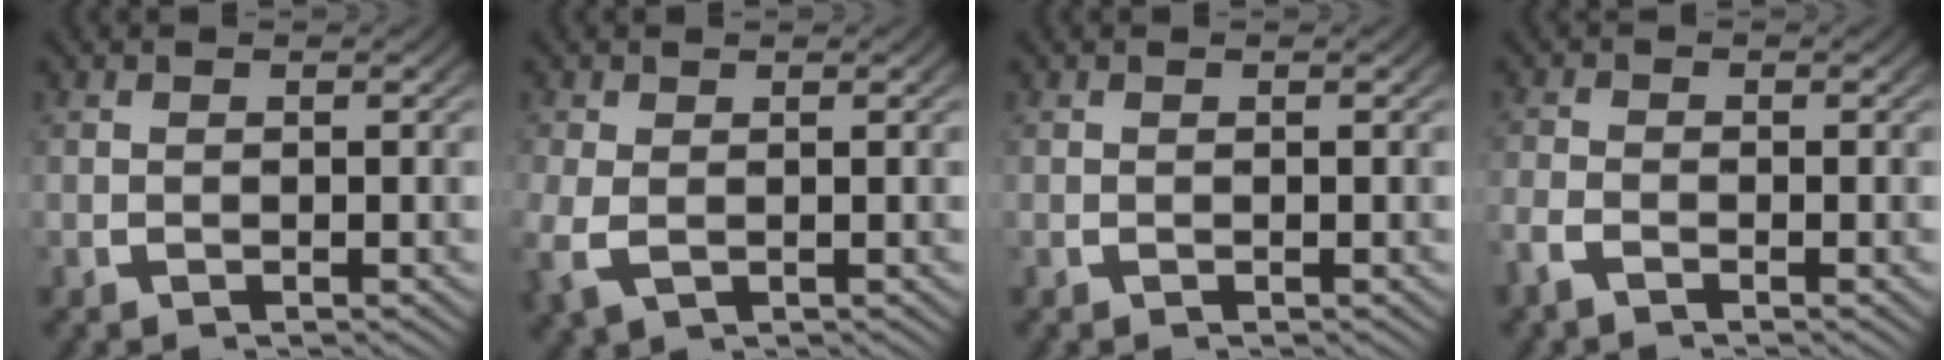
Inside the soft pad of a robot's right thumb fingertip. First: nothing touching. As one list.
[{"total": 2.5, "force": [-0.3, 1.8, 1.8], "torque": [-0.050, -0.012, 0.006]}, {"total": 0.0}, {"total": 1.6, "force": [-1.2, 0.8, 0.7], "torque": [-0.015, 0.001, -0.030]}]